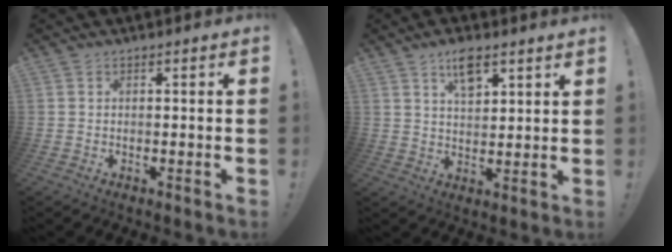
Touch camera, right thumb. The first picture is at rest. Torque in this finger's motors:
{"motor_torque": [0.01, 0.02, 0.26, 0.42, 0.19]}